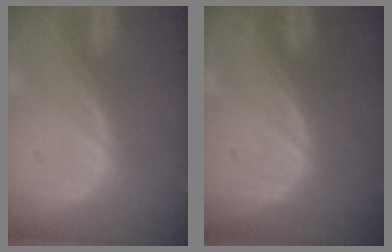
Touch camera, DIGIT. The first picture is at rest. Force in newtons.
{"total": 0.0}